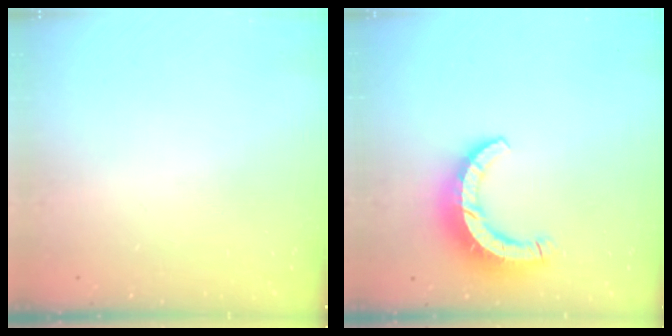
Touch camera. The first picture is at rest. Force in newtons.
{"total": 9.6, "press": 9.6, "slide": 1.0}